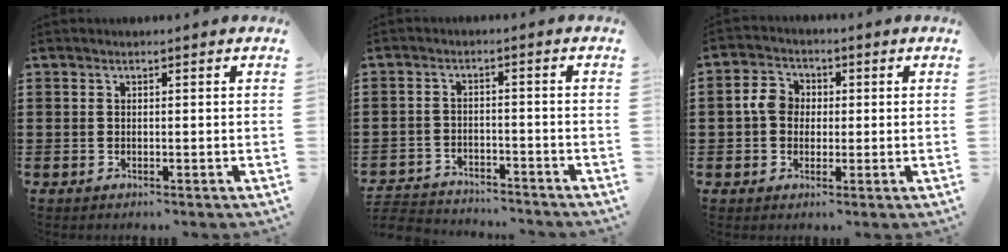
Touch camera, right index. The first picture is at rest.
{"total": 3.5, "force": [-3.5, 0.5, -0.1], "torque": [-0.011, -0.002, -0.077]}
{"total": 4.3, "force": [-0.1, 3.6, 2.3], "torque": [-0.062, 0.009, -0.006]}